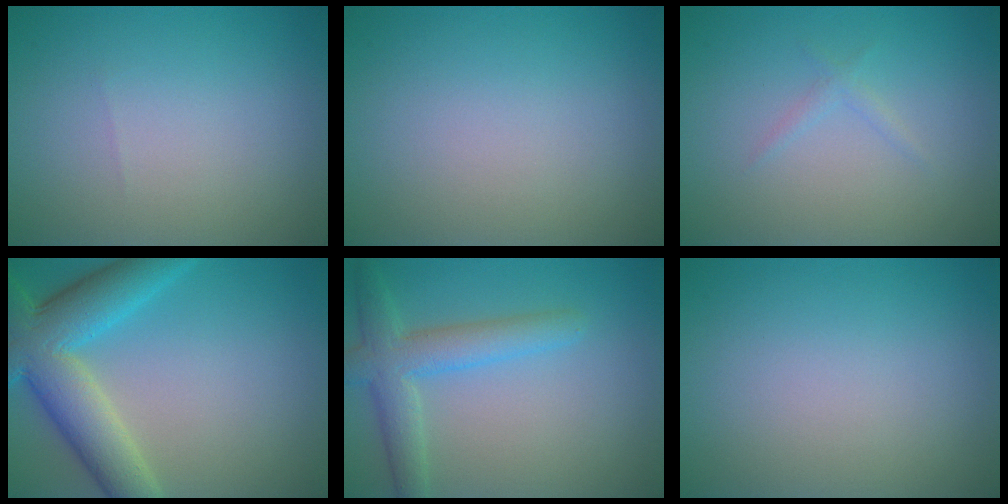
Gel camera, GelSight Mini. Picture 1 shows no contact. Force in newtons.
{"total": 0.0}
{"total": 0.9, "press": 0.9, "slide": 0.1}
{"total": 8.6, "press": 8.6, "slide": 0.4}
{"total": 4.2, "press": 4.2, "slide": 0.2}
{"total": 0.0}